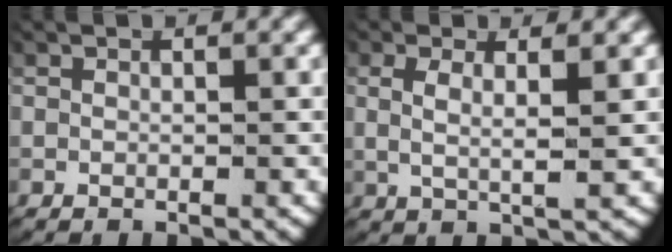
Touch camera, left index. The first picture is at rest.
{"total": 3.2, "force": [1.1, 1.1, 2.8], "torque": [-0.059, -0.010, 0.025]}